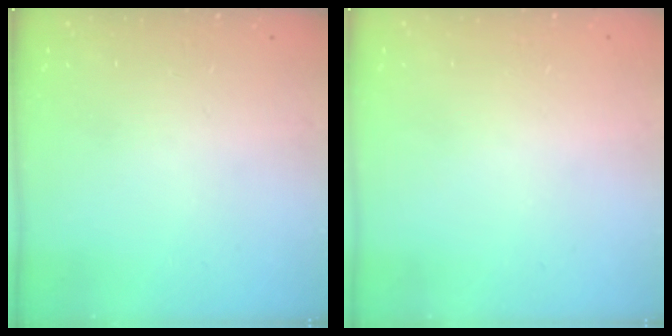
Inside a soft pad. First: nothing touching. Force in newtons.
{"total": 0.6, "press": 0.5, "slide": 0.2}